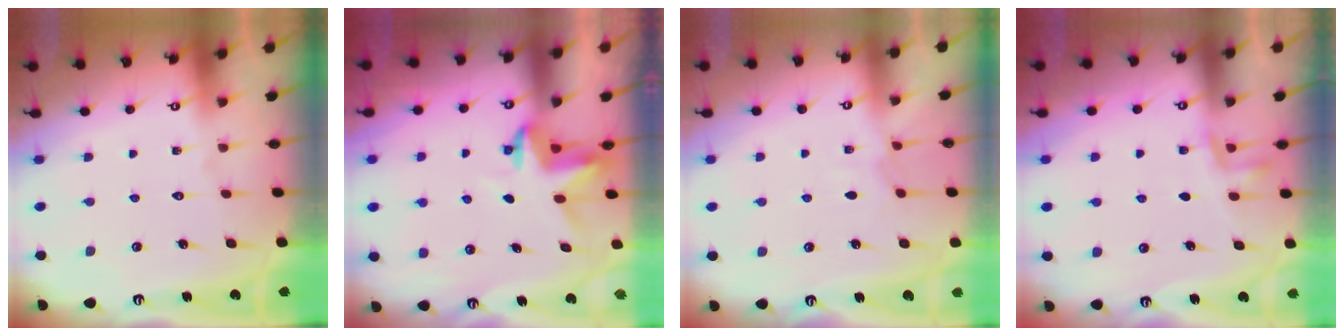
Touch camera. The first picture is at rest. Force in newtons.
{"total": 3.7, "press": 3.7, "slide": 0.3}
{"total": 5.2, "press": 5.2, "slide": 0.3}
{"total": 3.8, "press": 3.7, "slide": 1.0}